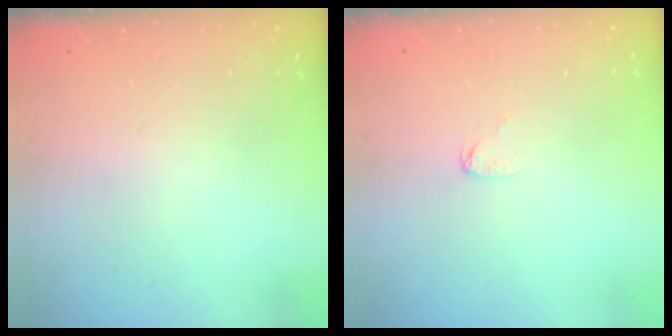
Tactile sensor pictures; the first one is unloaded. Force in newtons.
{"total": 3.8, "press": 3.8, "slide": 0.3}